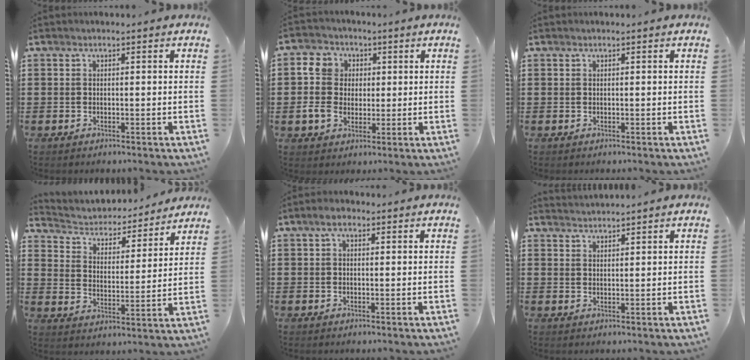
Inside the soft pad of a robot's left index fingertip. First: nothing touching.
{"total": 6.7, "force": [0.3, 6.0, 3.0], "torque": [-0.089, 0.015, 0.003]}
{"total": 0.0}
{"total": 3.5, "force": [3.3, 1.0, 0.5], "torque": [-0.033, -0.028, 0.048]}
{"total": 2.4, "force": [0.9, 1.3, 1.8], "torque": [-0.038, 0.009, 0.014]}
{"total": 1.7, "force": [1.6, -0.3, -0.2], "torque": [0.001, 0.000, 0.033]}